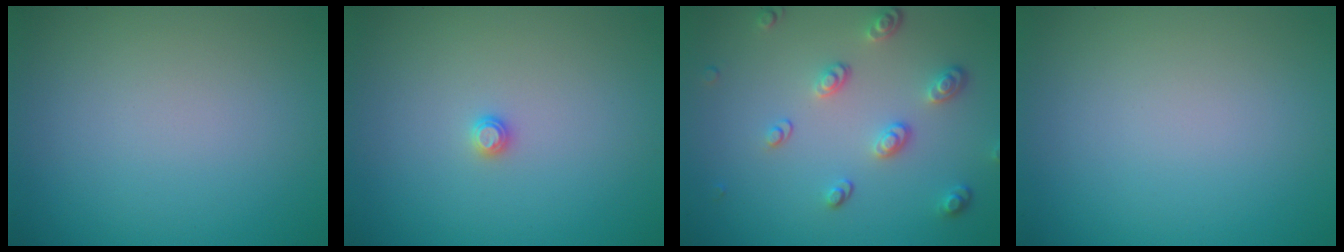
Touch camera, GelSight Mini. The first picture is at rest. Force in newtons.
{"total": 0.8, "press": 0.8, "slide": 0.1}
{"total": 3.3, "press": 2.6, "slide": 2.1}
{"total": 0.0}